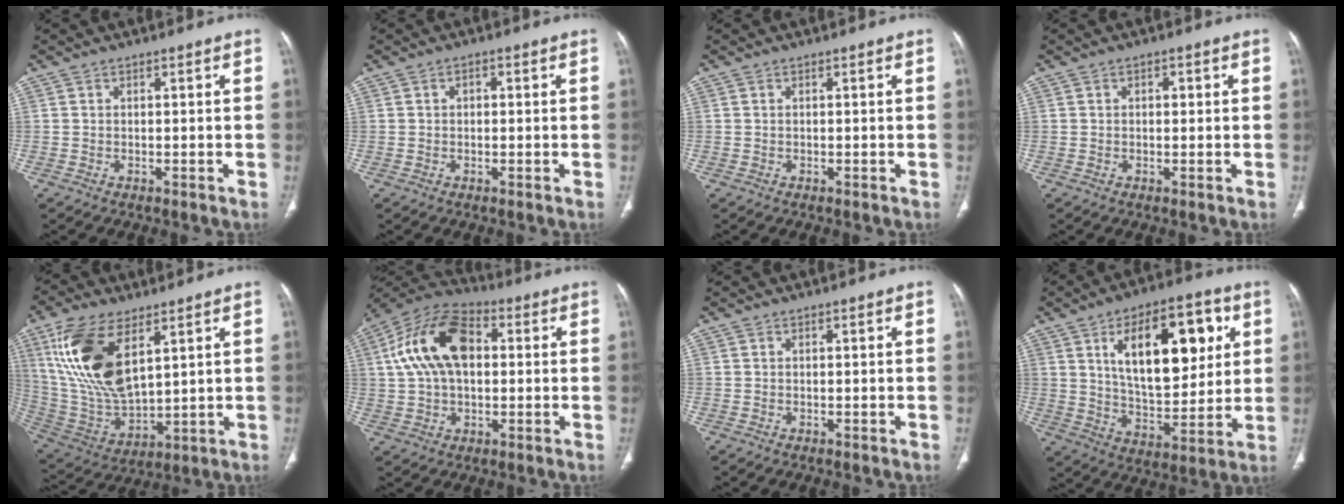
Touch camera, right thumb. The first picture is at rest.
{"total": 1.2, "force": [0.2, 0.8, 0.8], "torque": [-0.009, 0.005, 0.001]}
{"total": 0.0}
{"total": 1.5, "force": [0.4, 0.9, 1.1], "torque": [-0.014, 0.002, 0.005]}
{"total": 18.7, "force": [7.9, 8.8, 14.5], "torque": [-0.283, -0.028, 0.167]}
{"total": 16.0, "force": [2.8, 9.8, 12.3], "torque": [-0.227, 0.027, 0.043]}
{"total": 0.0}
{"total": 21.6, "force": [7.0, 10.5, 17.5], "torque": [-0.224, -0.018, 0.115]}